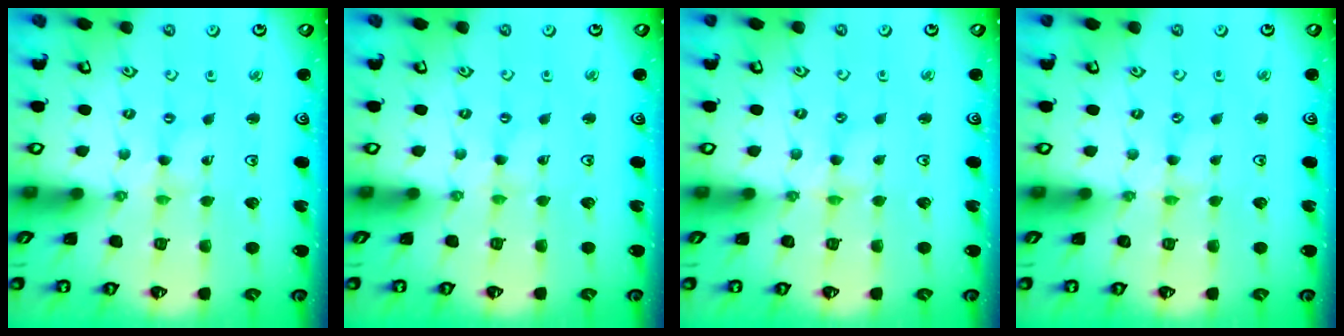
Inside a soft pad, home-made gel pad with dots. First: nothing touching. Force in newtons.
{"total": 0.0}
{"total": 1.5, "press": 1.4, "slide": 0.3}
{"total": 0.9, "press": 0.9, "slide": 0.3}